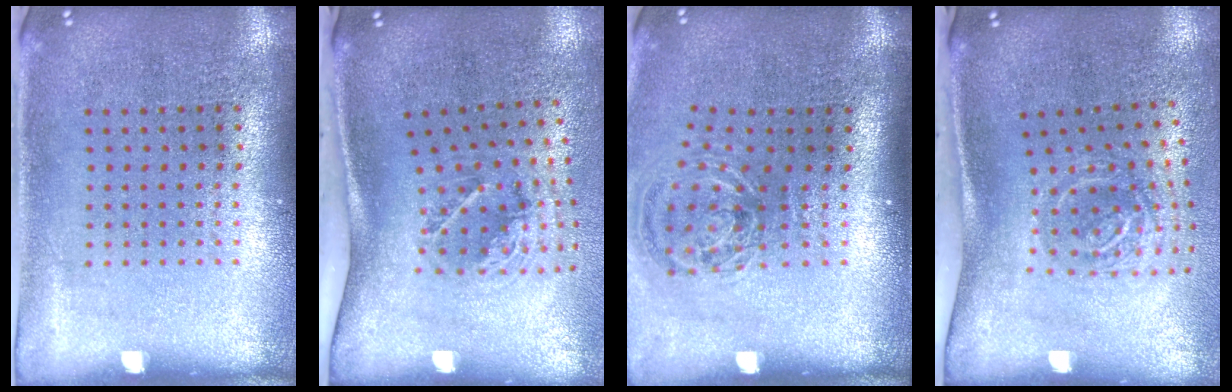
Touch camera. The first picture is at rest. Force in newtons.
{"total": 2.1, "press": 1.3, "slide": 1.7}
{"total": 1.2, "press": 1.0, "slide": 0.6}
{"total": 2.1, "press": 1.3, "slide": 1.6}